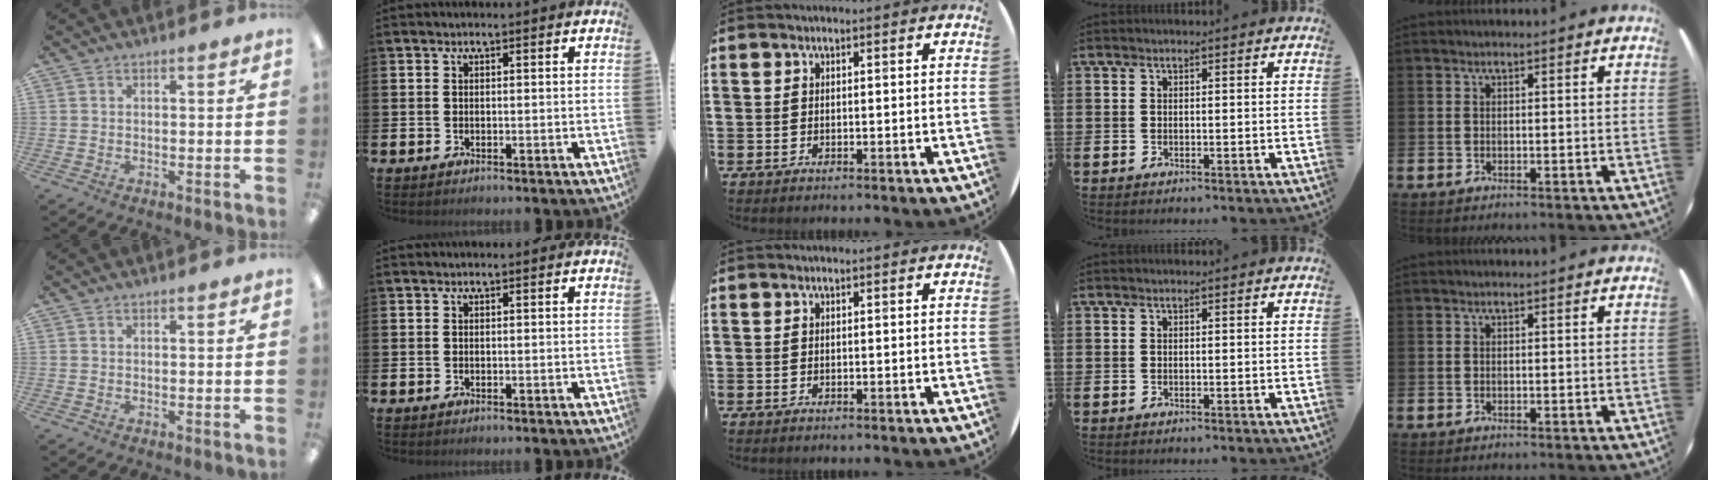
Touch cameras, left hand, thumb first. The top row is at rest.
{}